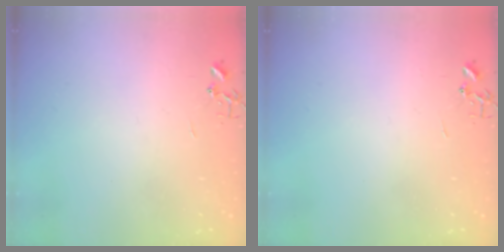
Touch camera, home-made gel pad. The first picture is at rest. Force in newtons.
{"total": 0.0}